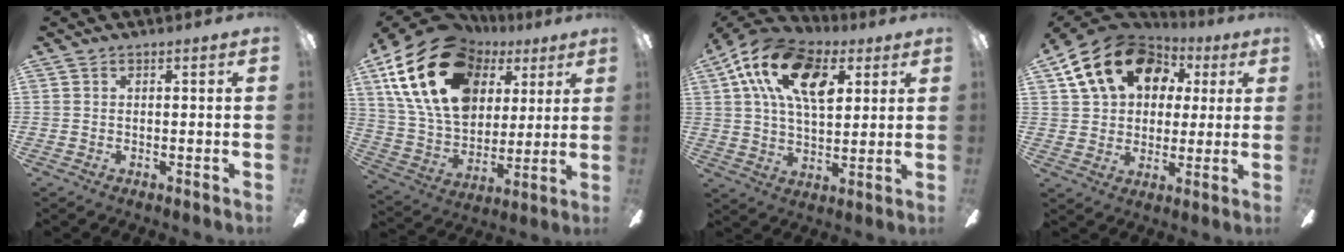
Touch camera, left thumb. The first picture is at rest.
{"total": 25.7, "force": [11.7, 16.7, 15.6], "torque": [-0.304, -0.039, 0.209]}
{"total": 19.3, "force": [8.2, 10.7, 13.9], "torque": [-0.254, -0.007, 0.143]}
{"total": 18.2, "force": [7.6, 13.6, 9.4], "torque": [-0.178, -0.012, 0.138]}